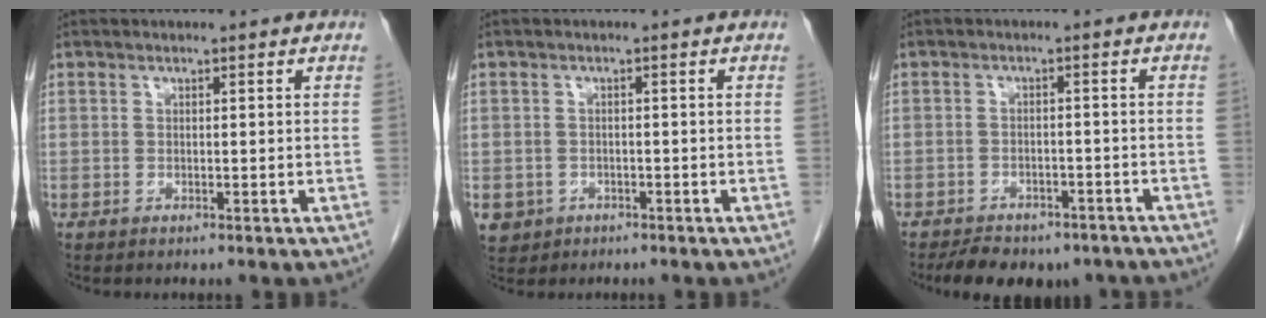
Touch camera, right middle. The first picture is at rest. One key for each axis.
{"total": 4.5, "fx": -2.2, "fy": 3.9, "fz": 0.7, "tx": -0.016, "ty": 0.004, "tz": -0.030}
{"total": 10.5, "fx": -8.4, "fy": 4.8, "fz": 4.1, "tx": -0.059, "ty": 0.000, "tz": -0.107}